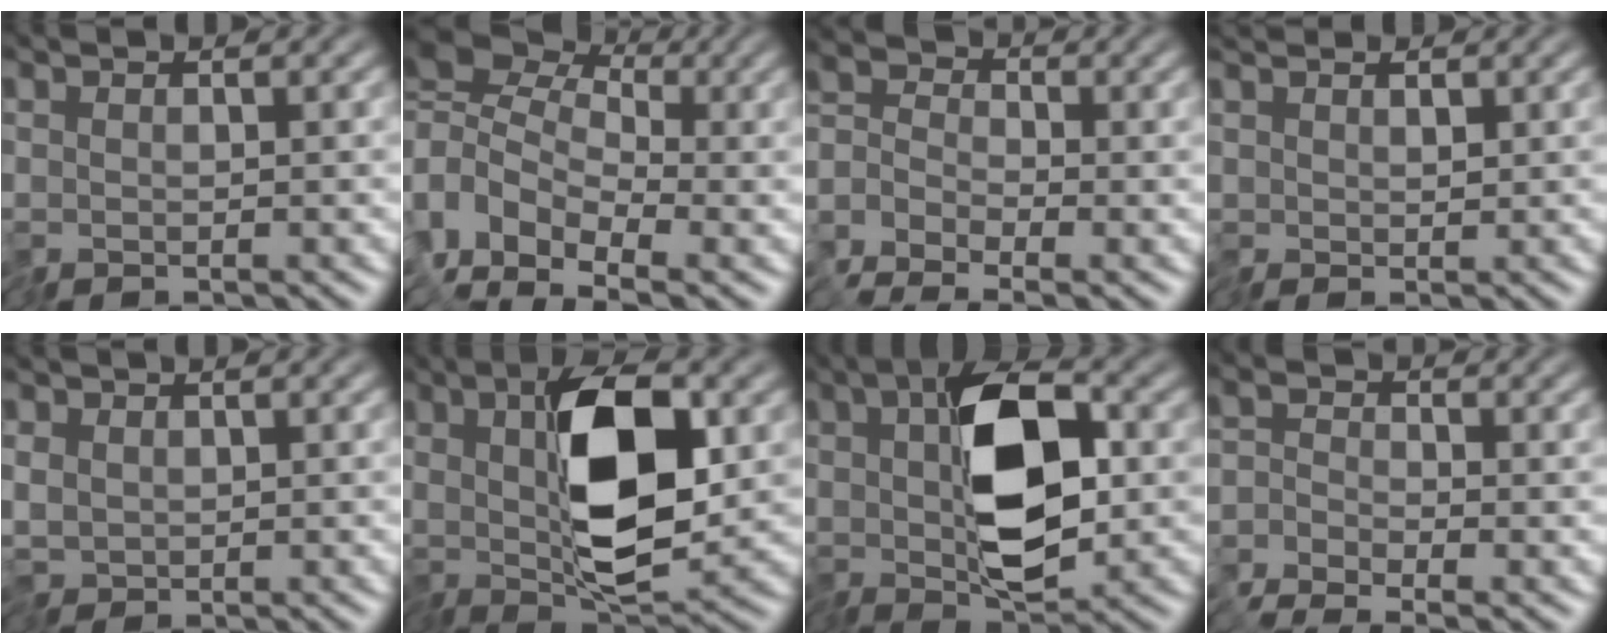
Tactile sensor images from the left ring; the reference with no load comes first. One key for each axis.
{"total": 4.8, "fx": -0.7, "fy": 3.4, "fz": 3.3, "tx": -0.072, "ty": -0.003, "tz": -0.034}
{"total": 2.4, "fx": -2.2, "fy": 0.8, "fz": 0.2, "tx": -0.007, "ty": 0.004, "tz": -0.061}
{"total": 1.2, "fx": 1.0, "fy": 0.6, "fz": 0.3, "tx": -0.011, "ty": 0.007, "tz": 0.015}
{"total": 2.1, "fx": 0.0, "fy": 1.7, "fz": 1.3, "tx": -0.030, "ty": -0.003, "tz": -0.002}
{"total": 8.9, "fx": 1.0, "fy": 3.4, "fz": 8.2, "tx": -0.149, "ty": 0.001, "tz": 0.015}
{"total": 9.2, "fx": 0.8, "fy": 4.3, "fz": 8.0, "tx": -0.141, "ty": 0.004, "tz": 0.009}
{"total": 1.7, "fx": -1.7, "fy": 0.0, "fz": -0.4, "tx": 0.010, "ty": 0.002, "tz": -0.045}